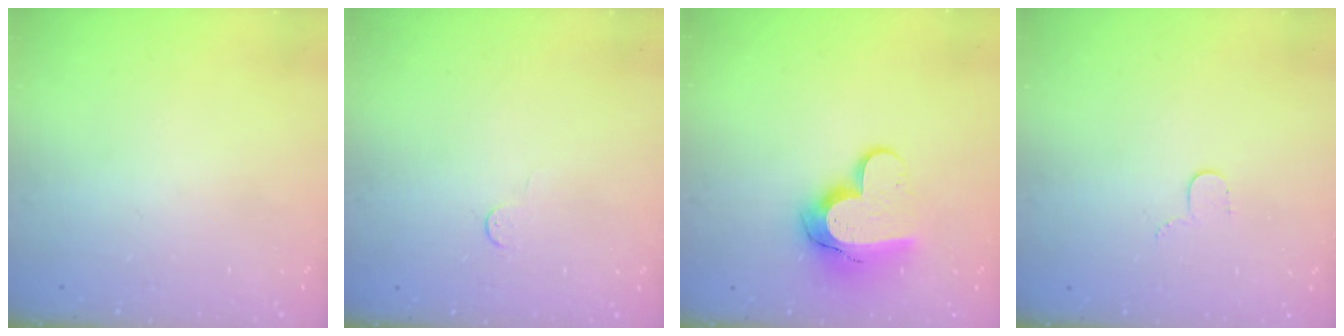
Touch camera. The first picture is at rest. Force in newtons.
{"total": 2.8, "press": 2.8, "slide": 0.4}
{"total": 13.3, "press": 13.3, "slide": 1.1}
{"total": 3.4, "press": 3.4, "slide": 0.4}